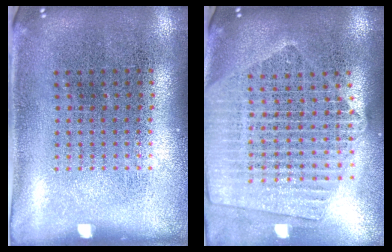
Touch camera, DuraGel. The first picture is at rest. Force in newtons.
{"total": 2.3, "press": 2.0, "slide": 1.1}